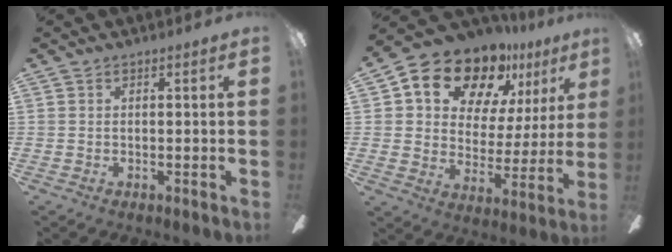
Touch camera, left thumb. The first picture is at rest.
{"total": 17.4, "force": [12.7, 9.2, 7.7], "torque": [-0.137, -0.084, 0.225]}